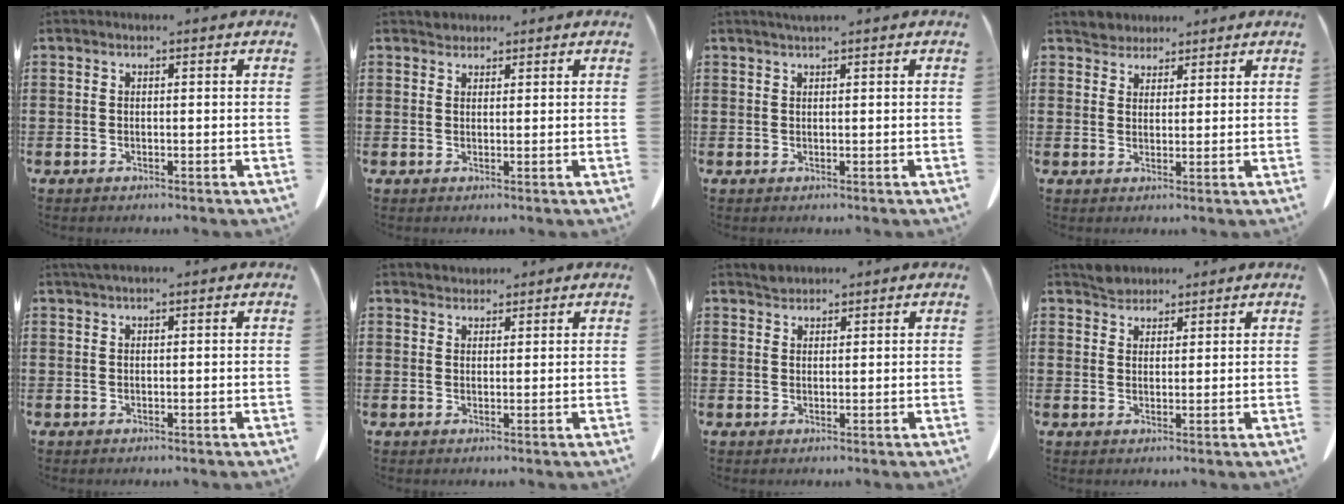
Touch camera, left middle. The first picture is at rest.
{"total": 1.4, "force": [1.3, 0.6, -0.2], "torque": [0.000, 0.003, 0.026]}
{"total": 0.8, "force": [0.7, 0.0, 0.4], "torque": [-0.008, -0.001, 0.014]}
{"total": 3.0, "force": [2.8, 1.1, -0.2], "torque": [-0.007, 0.001, 0.054]}
{"total": 0.9, "force": [0.6, 0.1, 0.6], "torque": [-0.014, 0.000, 0.013]}
{"total": 1.7, "force": [1.6, 0.6, -0.1], "torque": [-0.003, 0.003, 0.033]}
{"total": 1.5, "force": [1.4, 0.5, 0.0], "torque": [-0.003, 0.002, 0.028]}
{"total": 2.6, "force": [2.4, 1.0, 0.1], "torque": [-0.009, 0.006, 0.047]}